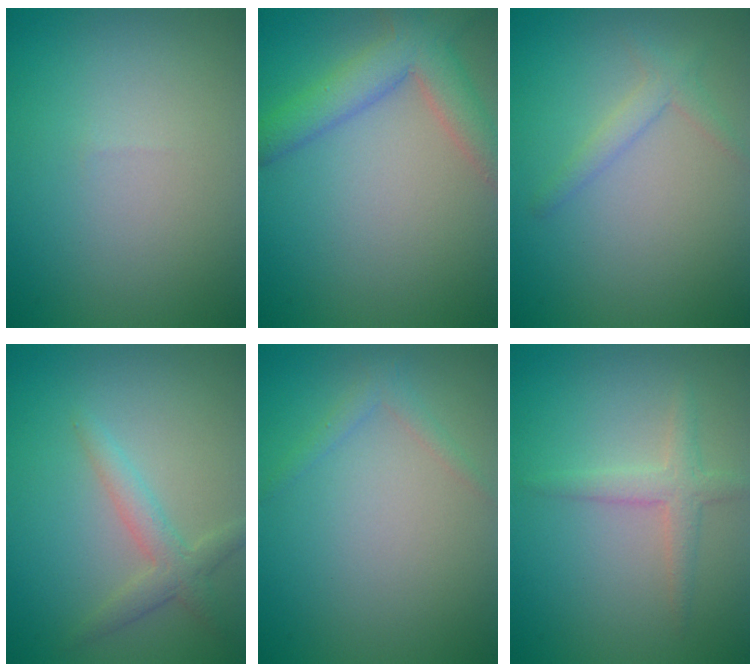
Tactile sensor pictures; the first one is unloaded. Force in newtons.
{"total": 5.0, "press": 5.0, "slide": 0.3}
{"total": 1.7, "press": 1.7, "slide": 0.1}
{"total": 2.5, "press": 2.5, "slide": 0.1}
{"total": 1.2, "press": 1.2, "slide": 0.1}
{"total": 2.2, "press": 2.2, "slide": 0.1}